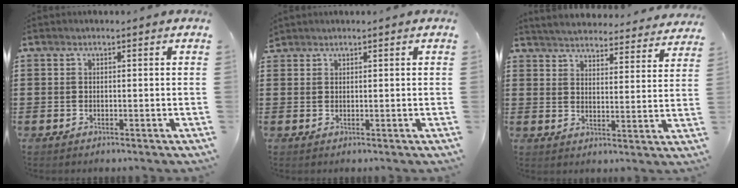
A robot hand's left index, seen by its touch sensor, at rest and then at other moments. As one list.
[{"total": 1.0, "force": [0.9, 0.2, 0.0], "torque": [-0.003, 0.000, 0.019]}, {"total": 4.3, "force": [4.3, -0.3, 0.2], "torque": [-0.027, -0.034, 0.072]}]